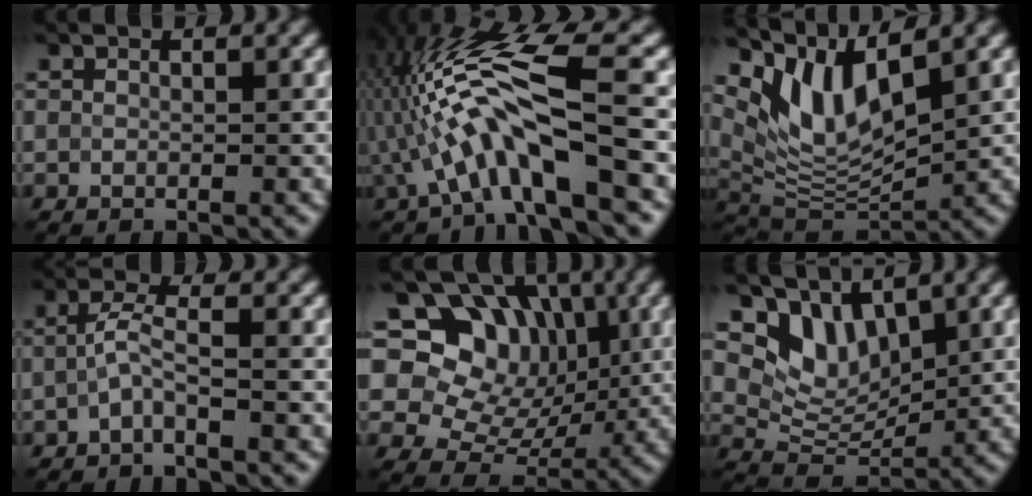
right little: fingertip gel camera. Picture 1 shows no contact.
{"total": 9.2, "force": [-2.1, 1.8, 8.7], "torque": [-0.158, 0.025, -0.039]}
{"total": 6.4, "force": [4.1, 2.1, 4.4], "torque": [-0.093, -0.007, 0.079]}
{"total": 2.0, "force": [-0.7, 0.1, 1.8], "torque": [-0.044, 0.009, -0.021]}
{"total": 11.3, "force": [4.1, 8.7, 5.9], "torque": [-0.095, 0.035, 0.047]}
{"total": 4.6, "force": [3.0, 2.6, 2.2], "torque": [-0.049, -0.010, 0.052]}